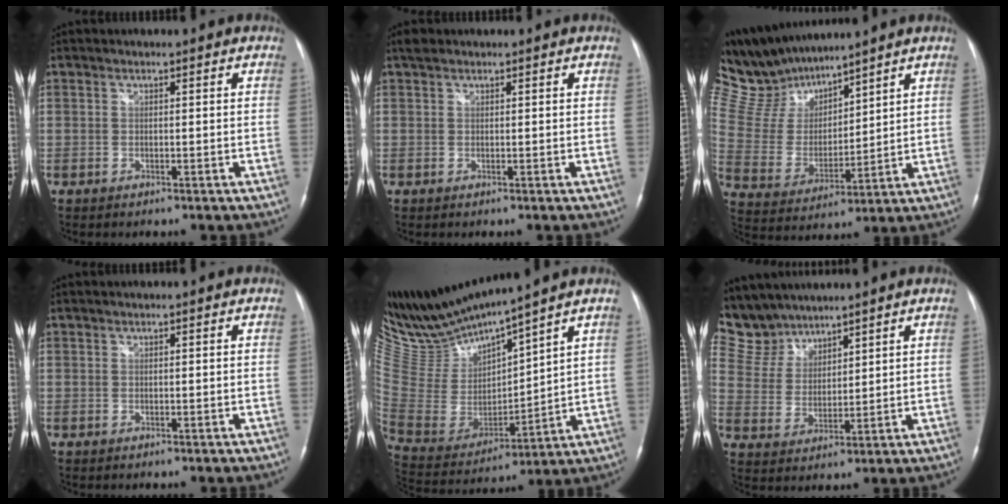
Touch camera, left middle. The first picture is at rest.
{"total": 1.2, "force": [1.0, 0.6, 0.4], "torque": [-0.012, 0.015, 0.017]}
{"total": 12.6, "force": [11.7, 3.0, 3.5], "torque": [-0.093, 0.014, 0.243]}
{"total": 0.0}
{"total": 14.8, "force": [13.9, -0.6, 4.8], "torque": [-0.115, -0.017, 0.293]}
{"total": 6.6, "force": [6.1, 2.5, -0.3], "torque": [-0.001, 0.010, 0.137]}